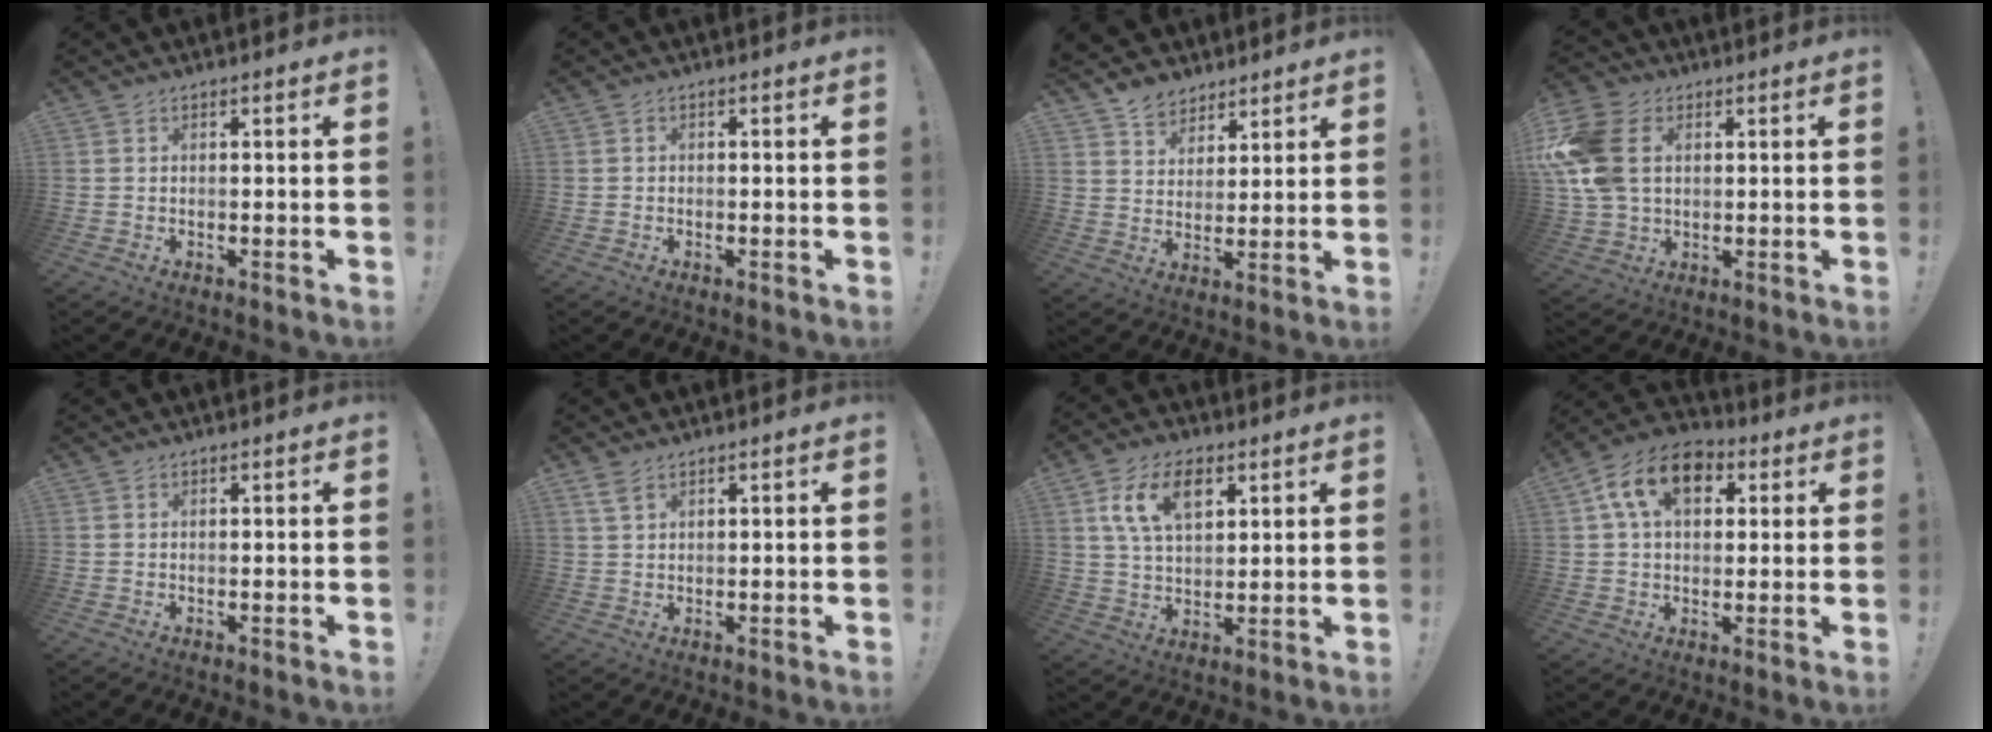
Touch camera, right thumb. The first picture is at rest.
{"total": 0.7, "force": [-0.5, 0.3, 0.2], "torque": [-0.006, 0.001, -0.008]}
{"total": 7.1, "force": [5.8, 4.0, 0.6], "torque": [-0.017, -0.041, 0.115]}
{"total": 16.1, "force": [3.6, 11.3, 10.9], "torque": [-0.229, -0.003, 0.069]}
{"total": 0.0}
{"total": 3.1, "force": [2.0, 1.3, 1.9], "torque": [-0.035, -0.007, 0.037]}
{"total": 12.2, "force": [5.6, 7.0, 8.4], "torque": [-0.138, -0.003, 0.104]}
{"total": 13.6, "force": [4.7, 9.0, 9.0], "torque": [-0.140, 0.000, 0.089]}